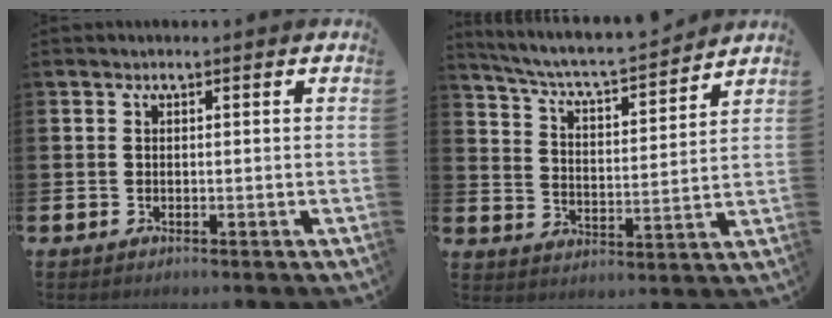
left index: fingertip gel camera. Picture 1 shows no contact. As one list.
[{"total": 6.3, "force": [6.0, 0.4, 1.7], "torque": [-0.060, -0.050, 0.100]}]